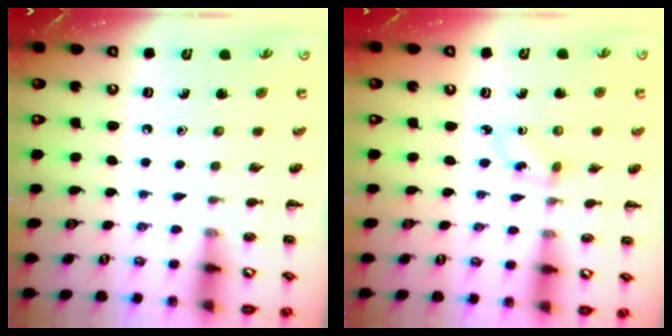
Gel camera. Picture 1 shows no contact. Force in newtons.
{"total": 1.8, "press": 1.7, "slide": 0.8}